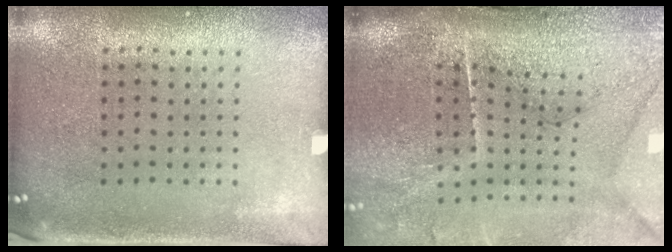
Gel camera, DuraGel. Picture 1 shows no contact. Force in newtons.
{"total": 4.8, "press": 3.8, "slide": 3.0}